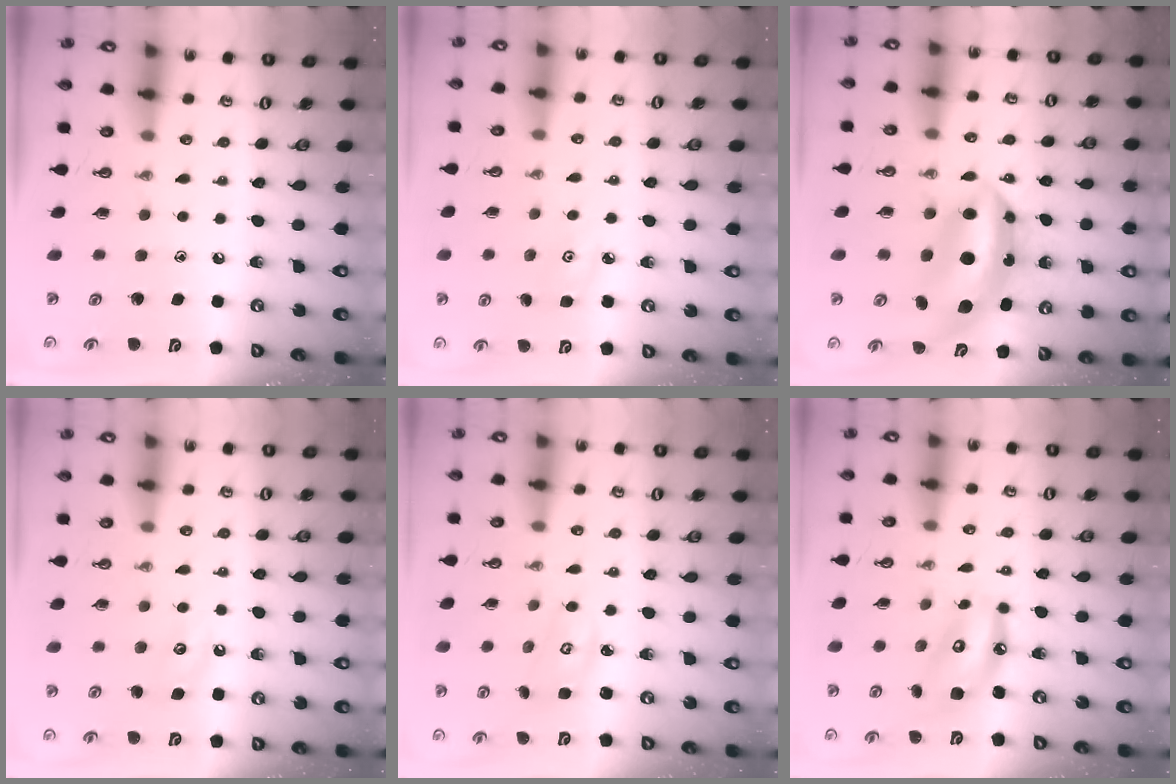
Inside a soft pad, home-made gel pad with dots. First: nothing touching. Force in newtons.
{"total": 3.8, "press": 3.7, "slide": 0.4}
{"total": 8.8, "press": 8.8, "slide": 0.3}
{"total": 3.4, "press": 3.3, "slide": 0.4}
{"total": 2.8, "press": 2.8, "slide": 0.2}
{"total": 10.0, "press": 10.0, "slide": 0.7}